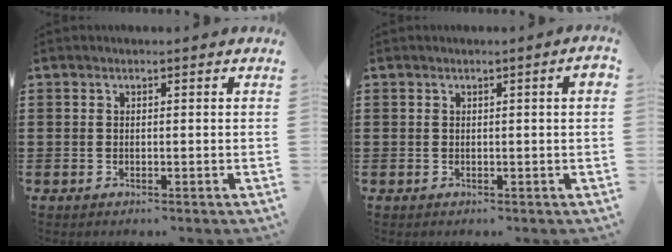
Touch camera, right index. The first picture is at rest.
{"total": 1.4, "force": [0.2, 0.0, 1.4], "torque": [-0.023, -0.001, 0.002]}